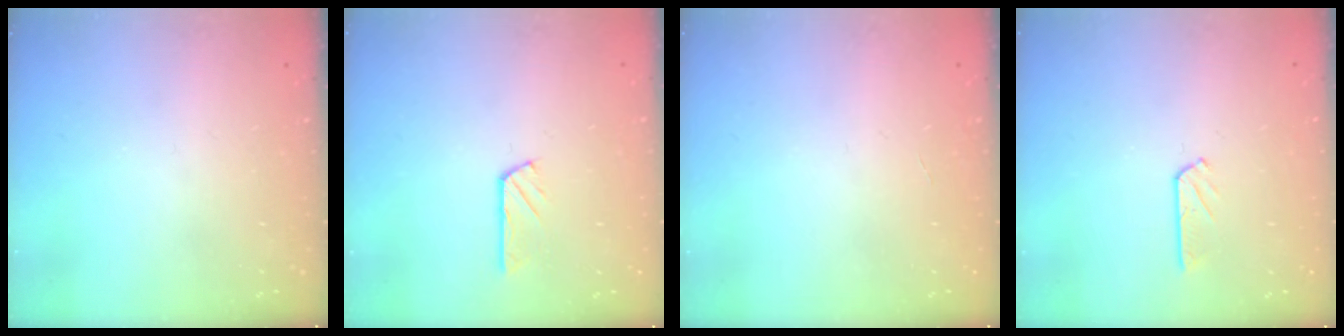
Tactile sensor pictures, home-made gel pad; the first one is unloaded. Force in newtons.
{"total": 2.9, "press": 2.9, "slide": 0.1}
{"total": 0.0}
{"total": 3.3, "press": 3.3, "slide": 0.3}